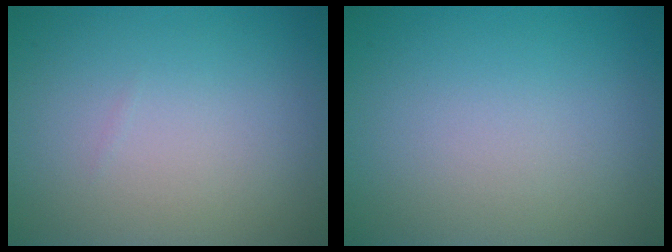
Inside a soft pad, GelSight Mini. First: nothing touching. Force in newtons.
{"total": 0.0}